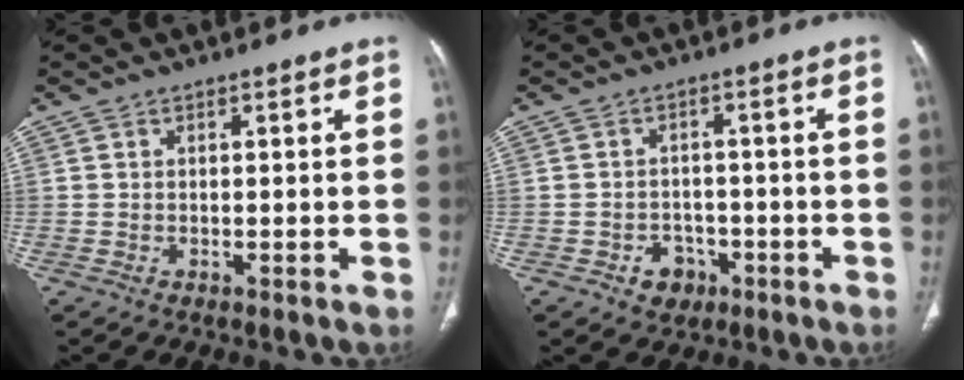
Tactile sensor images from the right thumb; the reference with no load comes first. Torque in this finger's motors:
{"motor_torque": [0.64, 0.43, 0.44, -0.73, 0.02]}